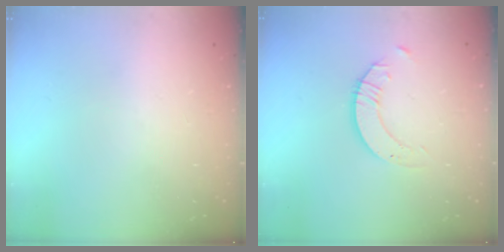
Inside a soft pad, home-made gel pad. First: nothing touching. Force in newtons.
{"total": 2.1, "press": 2.1, "slide": 0.2}